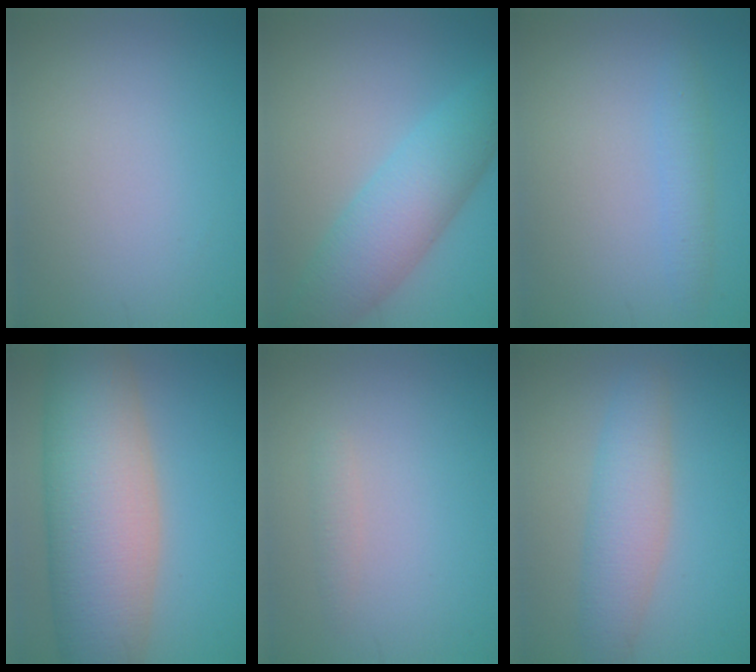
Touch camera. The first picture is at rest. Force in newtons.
{"total": 6.5, "press": 6.5, "slide": 0.1}
{"total": 1.8, "press": 1.8, "slide": 0.1}
{"total": 12.5, "press": 12.5, "slide": 0.6}
{"total": 0.9, "press": 0.9, "slide": 0.0}
{"total": 4.3, "press": 4.3, "slide": 0.2}